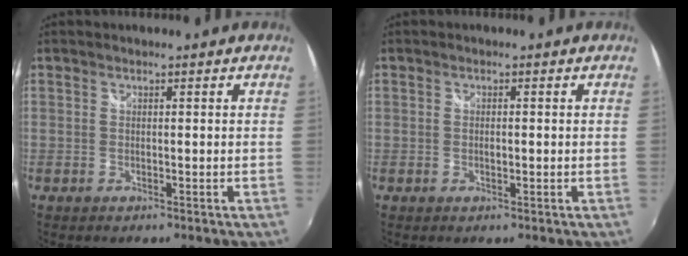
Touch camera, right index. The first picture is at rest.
{"total": 1.1, "force": [-0.1, 0.5, 1.0], "torque": [-0.018, 0.000, -0.003]}